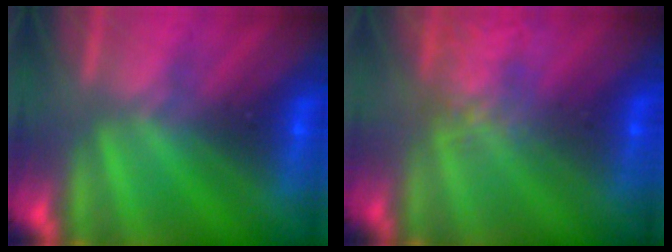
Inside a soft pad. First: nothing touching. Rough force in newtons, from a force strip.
{"total": 4.6}